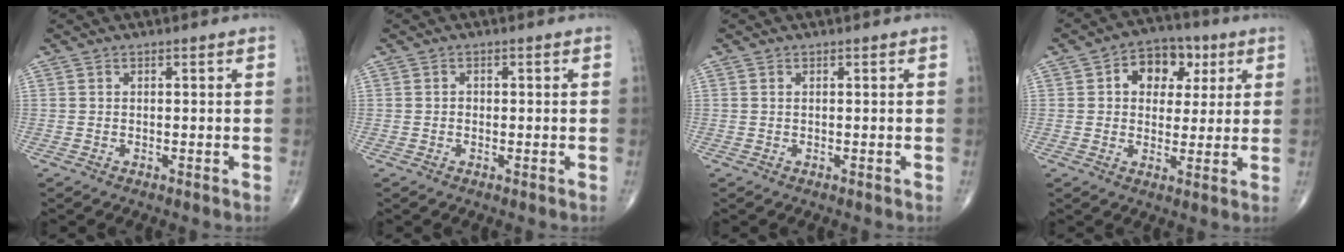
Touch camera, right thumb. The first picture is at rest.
{"total": 0.7, "force": [-0.1, 0.6, 0.4], "torque": [-0.007, 0.001, -0.003]}
{"total": 0.0}
{"total": 10.0, "force": [3.2, 7.3, 6.0], "torque": [-0.045, 0.004, 0.046]}